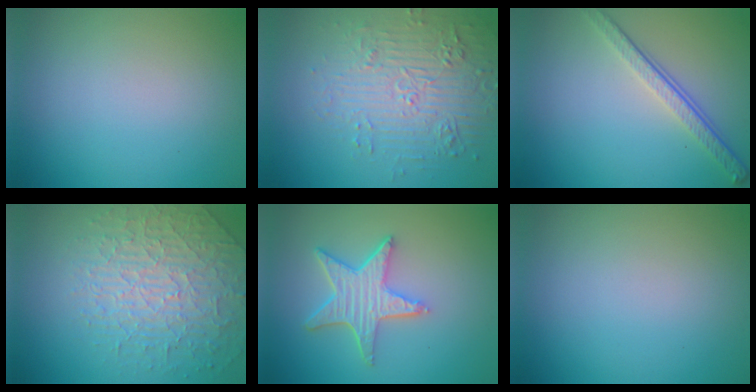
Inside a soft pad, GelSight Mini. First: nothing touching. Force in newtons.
{"total": 4.8, "press": 4.2, "slide": 2.2}
{"total": 4.0, "press": 2.8, "slide": 2.9}
{"total": 4.4, "press": 4.3, "slide": 1.0}
{"total": 5.1, "press": 4.1, "slide": 3.1}
{"total": 0.0}